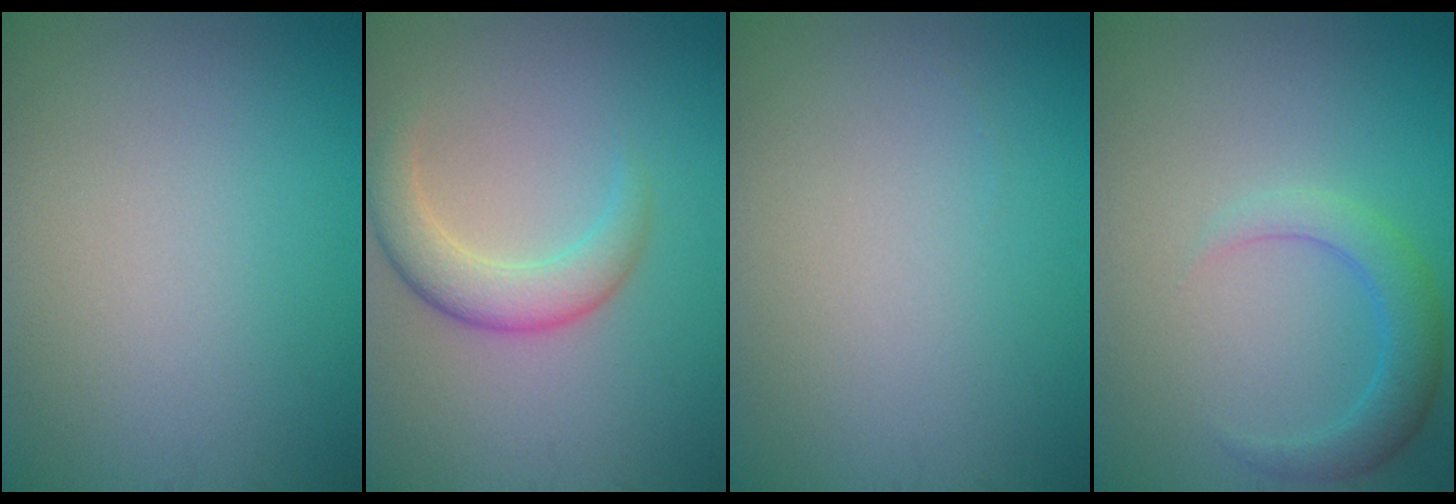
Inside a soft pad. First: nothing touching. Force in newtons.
{"total": 3.5, "press": 3.5, "slide": 0.0}
{"total": 0.0}
{"total": 2.9, "press": 2.9, "slide": 0.1}